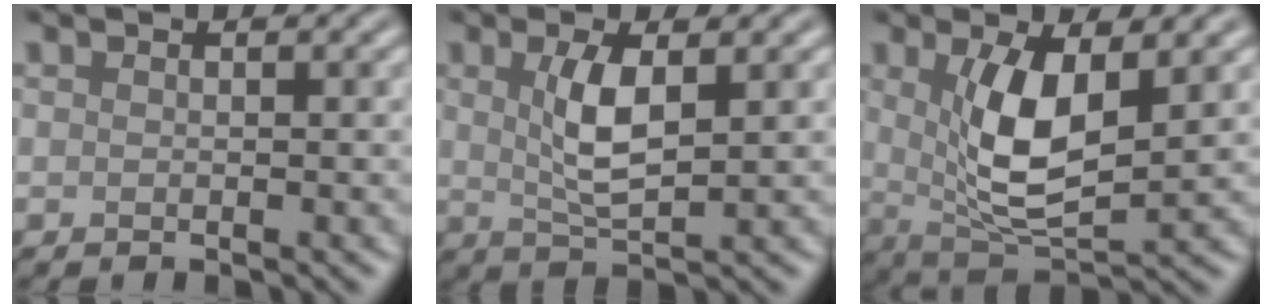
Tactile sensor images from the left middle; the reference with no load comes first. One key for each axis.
{"total": 3.9, "fx": 1.0, "fy": 1.3, "fz": 3.6, "tx": -0.077, "ty": -0.003, "tz": 0.020}
{"total": 6.8, "fx": 1.4, "fy": 2.7, "fz": 6.1, "tx": -0.123, "ty": -0.015, "tz": 0.031}